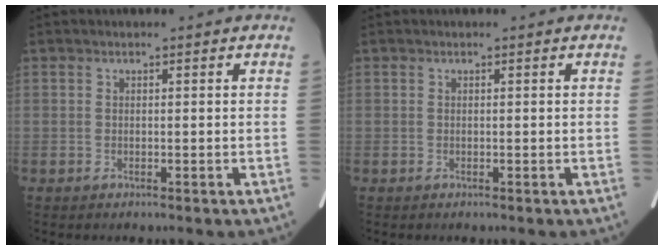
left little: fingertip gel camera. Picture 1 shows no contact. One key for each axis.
{"total": 0.0}